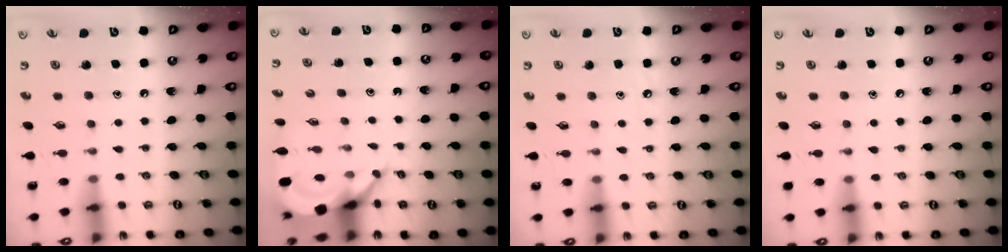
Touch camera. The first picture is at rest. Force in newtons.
{"total": 6.6, "press": 6.6, "slide": 0.2}
{"total": 2.8, "press": 2.7, "slide": 0.4}
{"total": 2.9, "press": 2.9, "slide": 0.4}